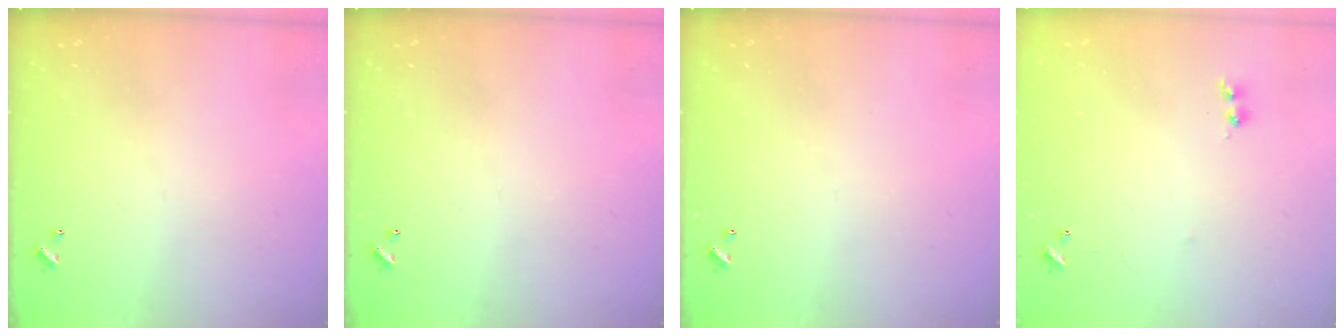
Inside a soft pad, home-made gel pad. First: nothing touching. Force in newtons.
{"total": 0.0}
{"total": 0.0}
{"total": 7.3, "press": 7.3, "slide": 0.5}